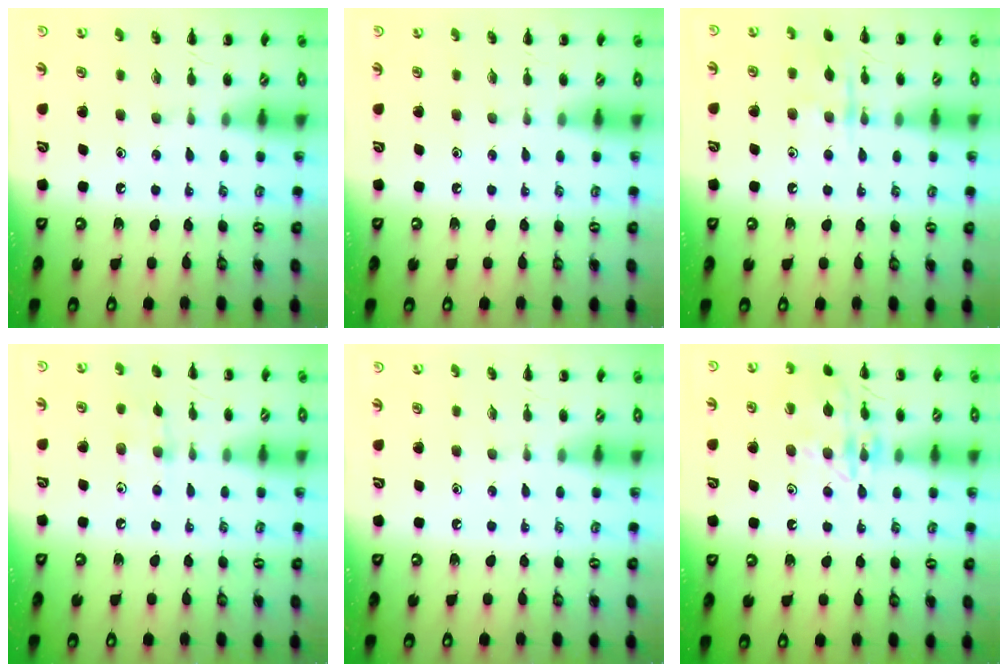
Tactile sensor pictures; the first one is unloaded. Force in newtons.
{"total": 0.0}
{"total": 9.0, "press": 9.0, "slide": 0.5}
{"total": 4.1, "press": 3.9, "slide": 1.2}
{"total": 0.0}
{"total": 14.8, "press": 14.8, "slide": 0.9}